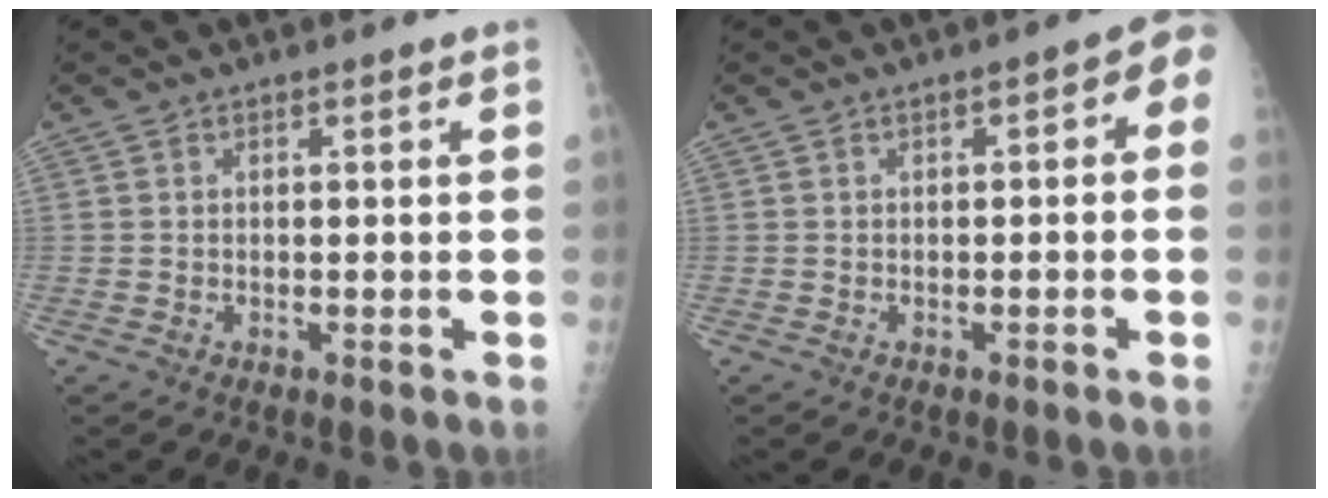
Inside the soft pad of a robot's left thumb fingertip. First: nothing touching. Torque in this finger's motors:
{"motor_torque": [-0.32, 0.23, 0.02, -0.09, 0.04]}